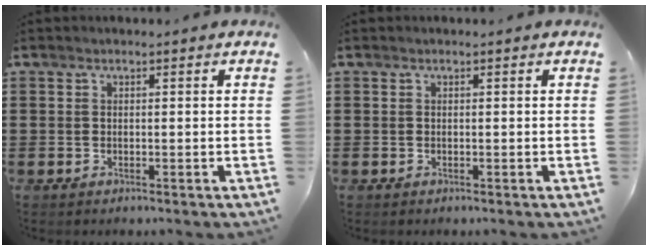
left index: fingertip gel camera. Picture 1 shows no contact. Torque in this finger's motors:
{"motor_torque": [0.00, 0.00, 0.00, 0.00]}